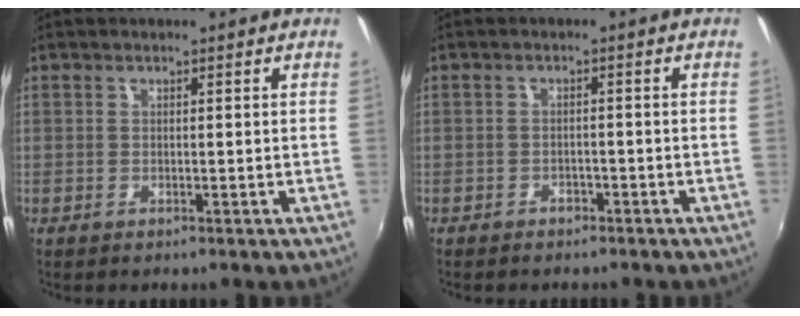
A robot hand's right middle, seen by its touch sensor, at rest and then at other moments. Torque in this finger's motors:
{"motor_torque": [1.07, -1.07, 0.08, 0.04]}